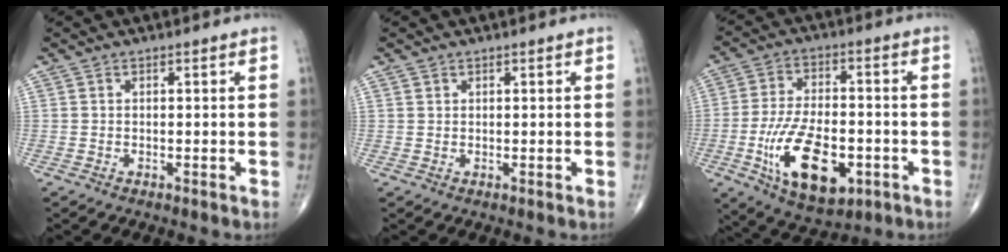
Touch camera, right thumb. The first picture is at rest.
{"total": 0.7, "force": [0.4, 0.5, 0.1], "torque": [0.004, -0.002, 0.006]}
{"total": 16.9, "force": [-5.4, 8.5, 13.6], "torque": [-0.228, 0.009, -0.083]}